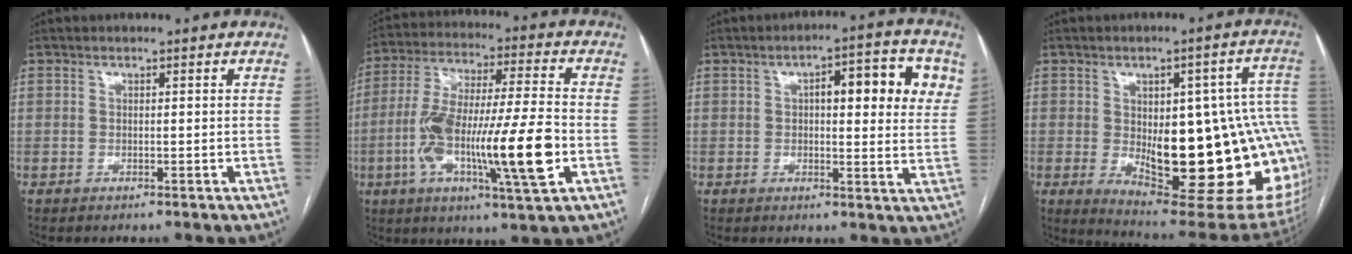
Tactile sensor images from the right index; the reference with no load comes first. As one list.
[{"total": 19.1, "force": [-4.7, 1.9, 18.4], "torque": [-0.337, -0.005, -0.077]}, {"total": 11.3, "force": [3.3, 3.1, 10.4], "torque": [-0.127, 0.021, 0.037]}, {"total": 26.4, "force": [-2.2, 7.9, 25.1], "torque": [-0.270, 0.011, -0.003]}]